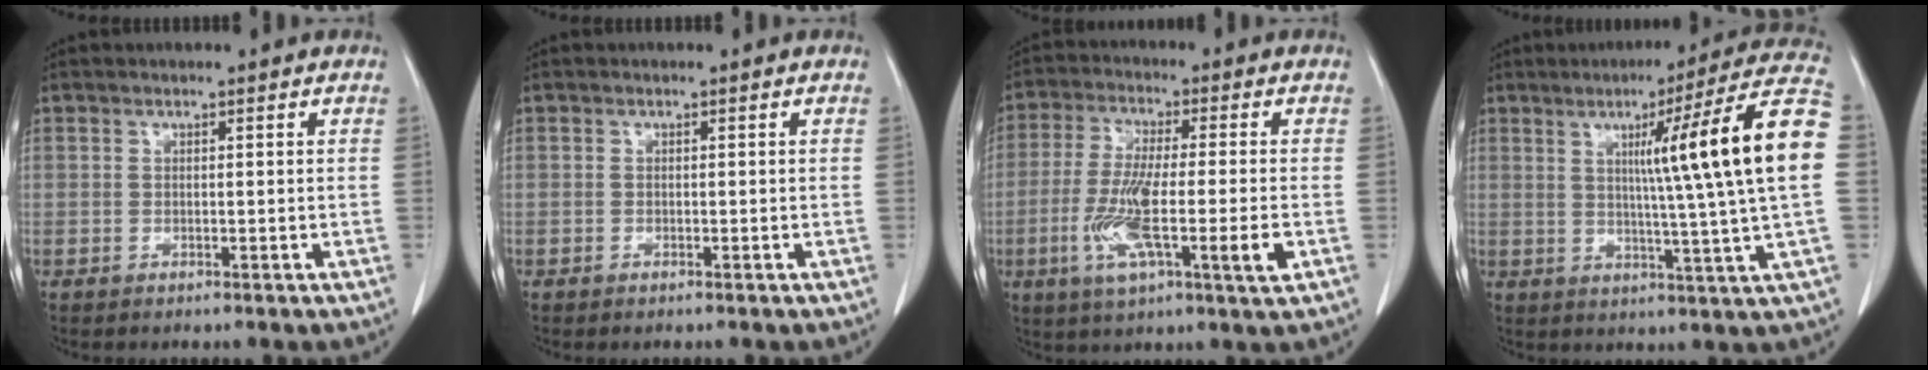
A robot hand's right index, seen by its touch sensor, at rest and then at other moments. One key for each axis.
{"total": 0.0}
{"total": 12.5, "fx": -3.3, "fy": 1.1, "fz": 12.0, "tx": -0.224, "ty": -0.018, "tz": -0.062}
{"total": 18.3, "fx": 2.6, "fy": -2.3, "fz": 18.0, "tx": -0.238, "ty": 0.007, "tz": 0.024}